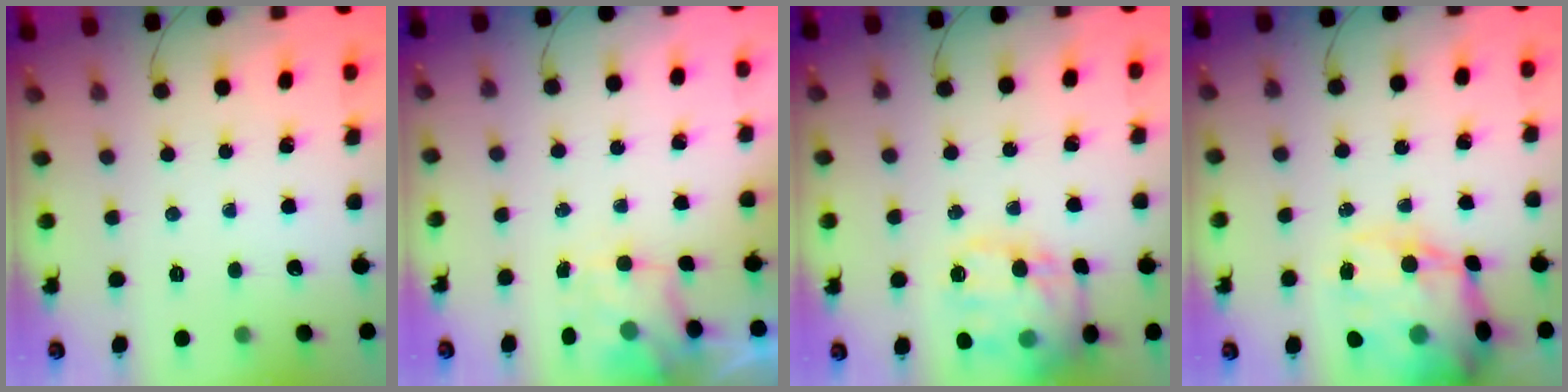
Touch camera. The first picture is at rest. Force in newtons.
{"total": 2.0, "press": 1.9, "slide": 0.5}
{"total": 18.4, "press": 18.3, "slide": 2.3}
{"total": 20.0, "press": 19.5, "slide": 4.6}